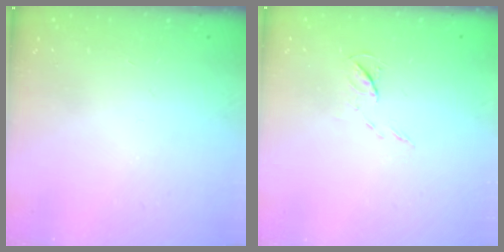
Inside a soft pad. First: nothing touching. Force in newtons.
{"total": 5.2, "press": 5.1, "slide": 0.8}